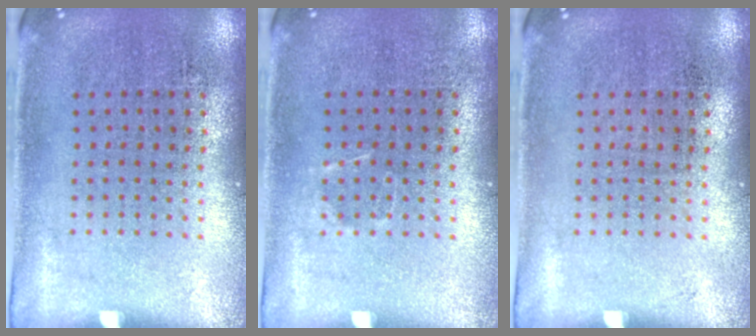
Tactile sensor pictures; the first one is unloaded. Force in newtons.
{"total": 0.5, "press": 0.5, "slide": 0.2}
{"total": 0.0}